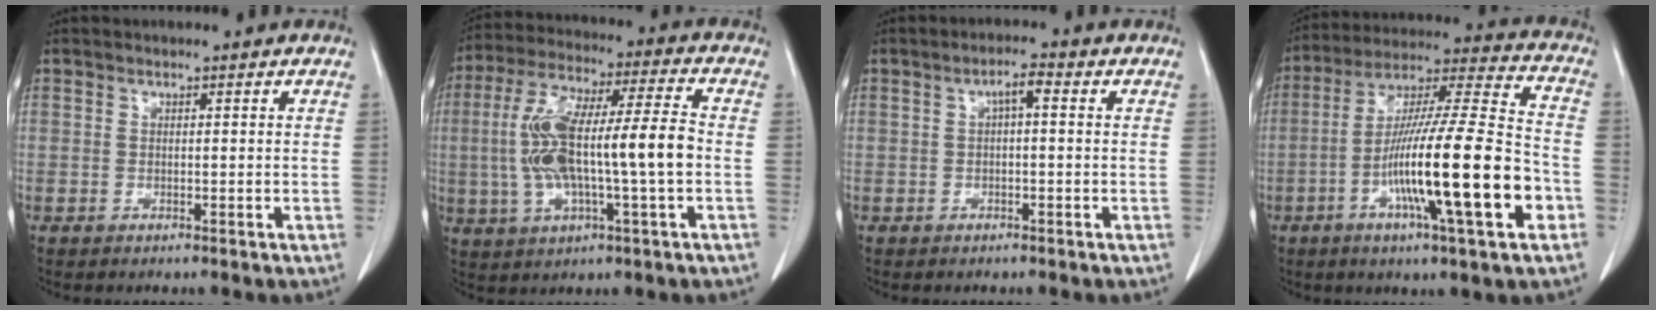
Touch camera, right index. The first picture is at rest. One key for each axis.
{"total": 15.8, "fx": -1.3, "fy": 2.2, "fz": 15.6, "tx": -0.307, "ty": 0.021, "tz": -0.022}
{"total": 2.5, "fx": 0.4, "fy": 0.6, "fz": 2.4, "tx": -0.042, "ty": 0.010, "tz": 0.006}
{"total": 21.7, "fx": -6.7, "fy": 1.0, "fz": 20.6, "tx": -0.344, "ty": -0.013, "tz": -0.117}